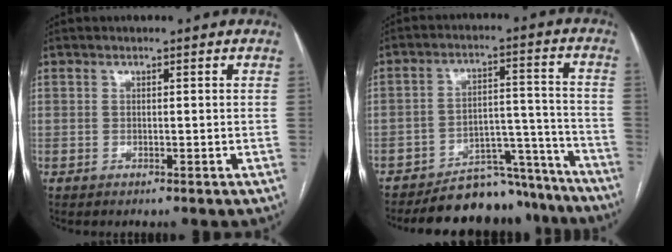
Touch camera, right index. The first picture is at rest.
{"total": 14.6, "force": [-13.7, 4.2, 2.4], "torque": [-0.007, 0.044, -0.195]}